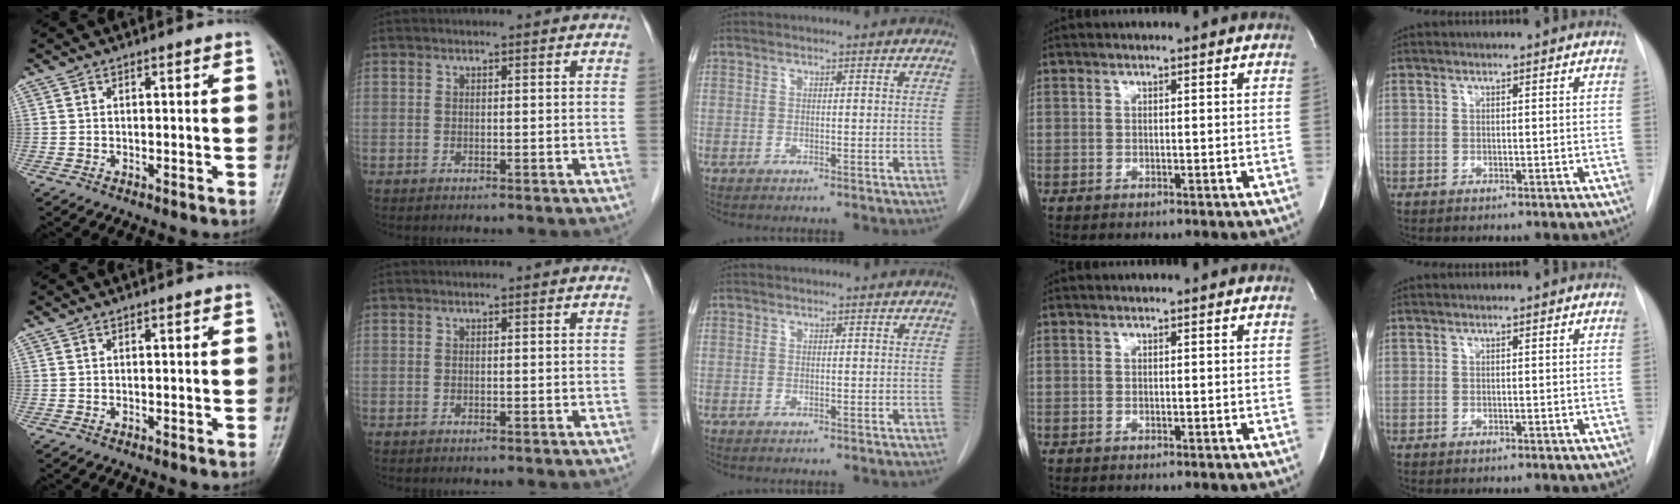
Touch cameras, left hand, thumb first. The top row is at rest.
{}